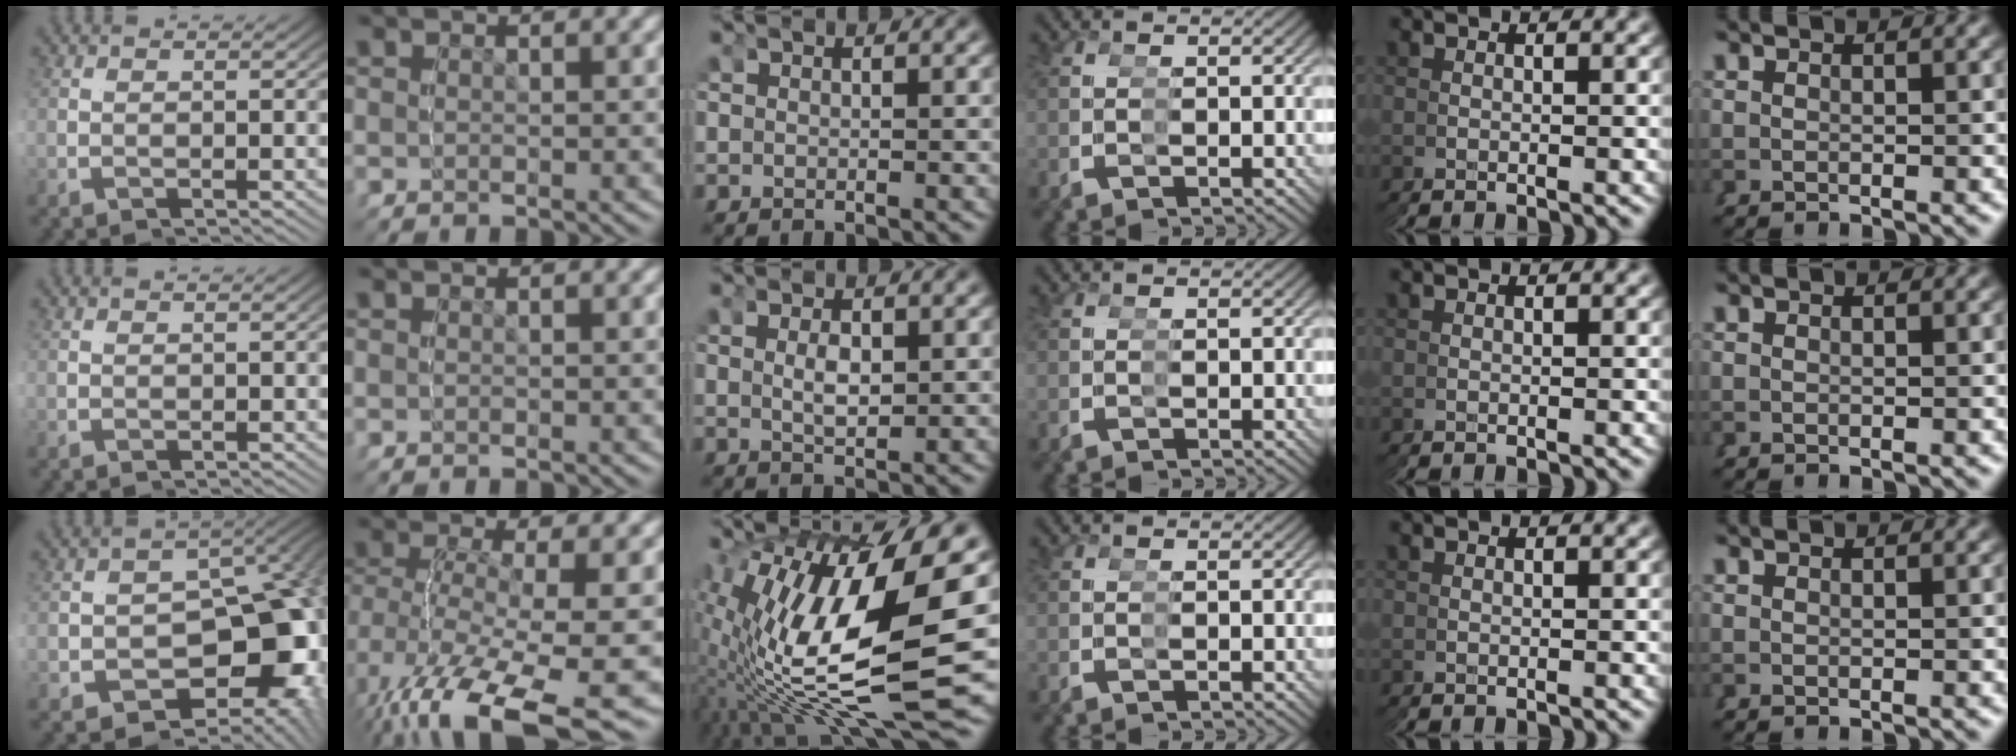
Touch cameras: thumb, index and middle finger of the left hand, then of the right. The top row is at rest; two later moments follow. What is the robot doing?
{"motion": "grasp_and_lifting", "object": "condiment"}